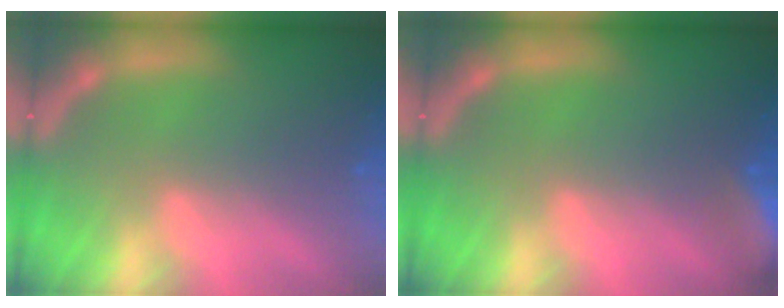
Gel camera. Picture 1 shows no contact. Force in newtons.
{"total": 5.5}